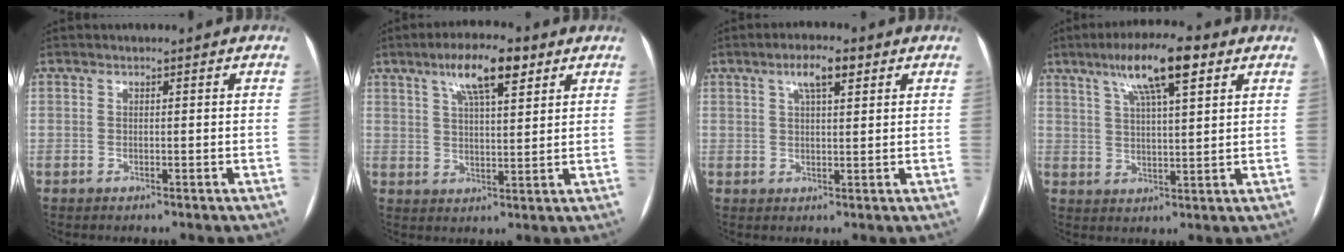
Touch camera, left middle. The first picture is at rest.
{"total": 9.1, "force": [5.2, 2.2, 7.1], "torque": [-0.129, 0.015, 0.087]}
{"total": 4.7, "force": [2.5, 1.2, 3.8], "torque": [-0.073, 0.010, 0.043]}
{"total": 10.5, "force": [5.8, 1.6, 8.6], "torque": [-0.155, 0.019, 0.096]}